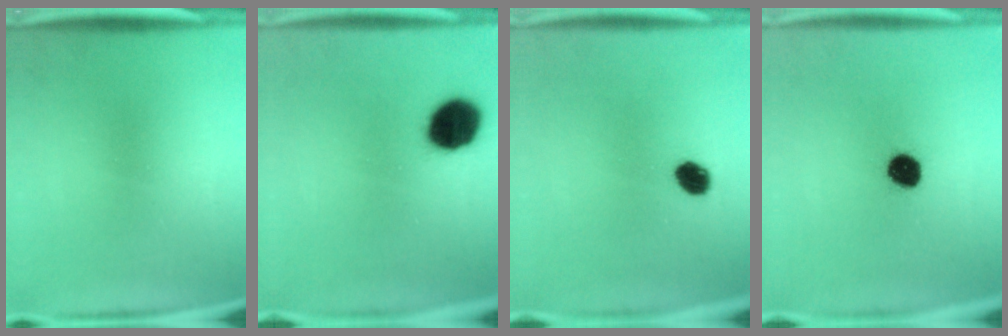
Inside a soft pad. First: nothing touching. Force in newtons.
{"total": 12.2}
{"total": 4.3}
{"total": 7.6}